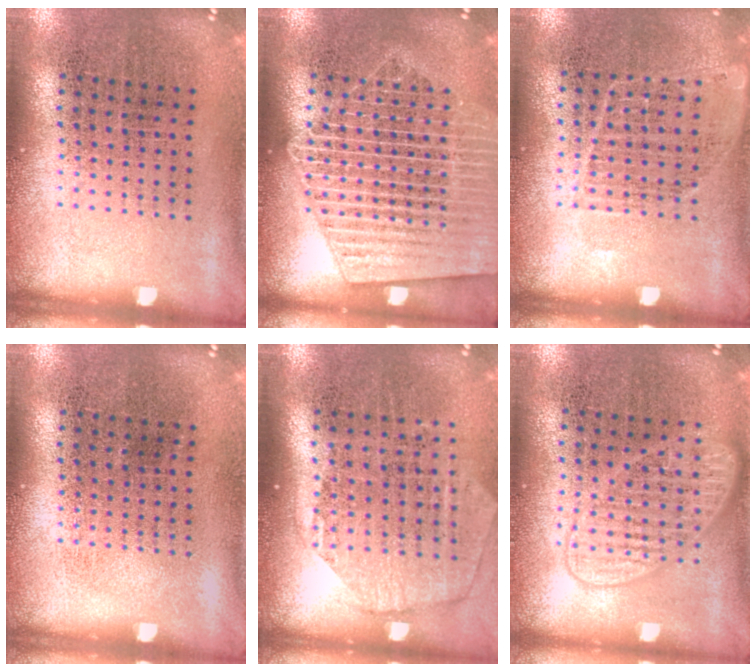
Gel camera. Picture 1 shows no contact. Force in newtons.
{"total": 3.9, "press": 3.8, "slide": 0.4}
{"total": 0.9, "press": 0.9, "slide": 0.2}
{"total": 0.0}
{"total": 1.8, "press": 1.6, "slide": 0.8}
{"total": 1.5, "press": 1.5, "slide": 0.2}